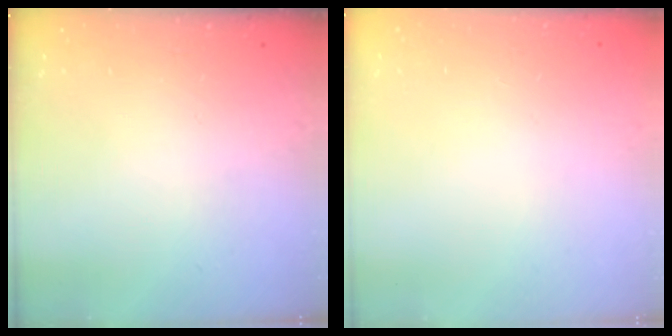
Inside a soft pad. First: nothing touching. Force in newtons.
{"total": 0.0}